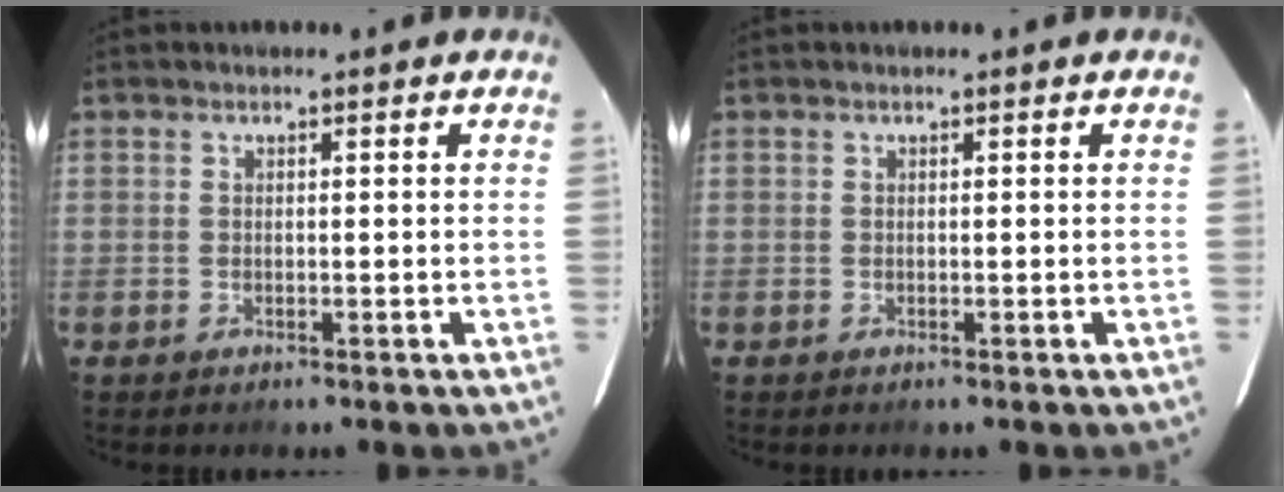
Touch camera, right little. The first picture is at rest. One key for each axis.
{"total": 0.0}